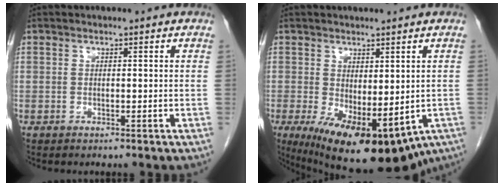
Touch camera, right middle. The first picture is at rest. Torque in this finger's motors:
{"motor_torque": [0.23, -0.29, 1.05, 0.21]}